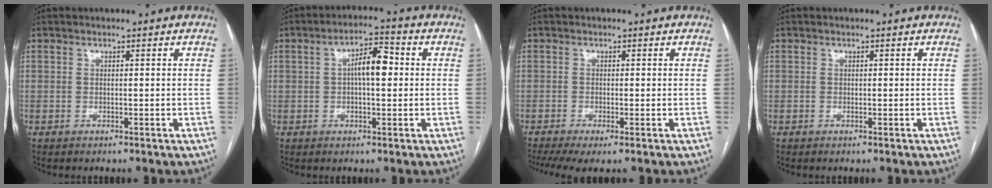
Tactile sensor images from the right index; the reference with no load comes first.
{"total": 6.0, "force": [0.6, 1.9, 5.7], "torque": [-0.099, 0.019, 0.008]}
{"total": 5.3, "force": [-3.3, 1.0, 4.0], "torque": [-0.069, -0.012, -0.060]}
{"total": 0.0}